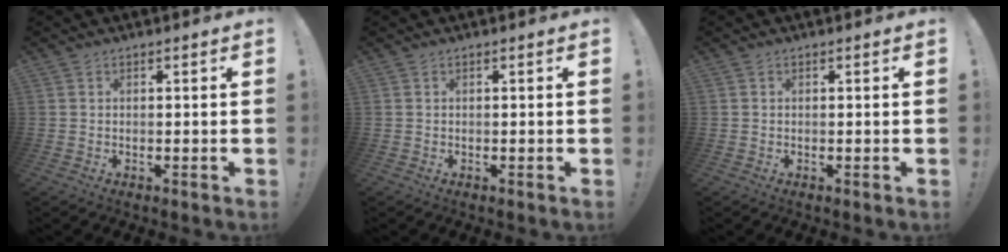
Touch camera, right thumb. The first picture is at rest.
{"total": 0.0}
{"total": 0.0}